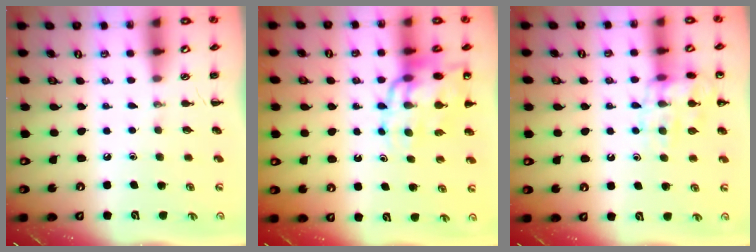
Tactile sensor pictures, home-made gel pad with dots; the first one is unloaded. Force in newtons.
{"total": 15.5, "press": 15.0, "slide": 3.8}
{"total": 12.4, "press": 12.4, "slide": 0.8}